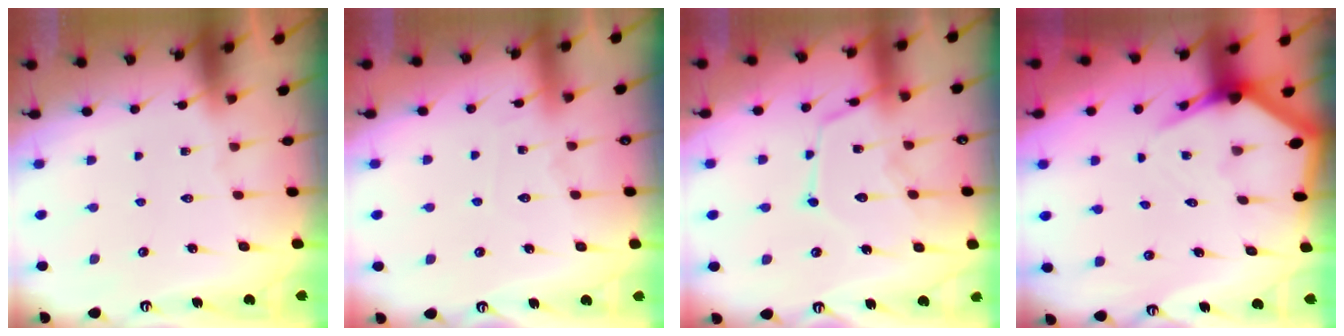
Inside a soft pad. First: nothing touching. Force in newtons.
{"total": 5.3, "press": 5.3, "slide": 0.6}
{"total": 12.1, "press": 12.1, "slide": 1.0}
{"total": 4.5, "press": 4.5, "slide": 0.5}